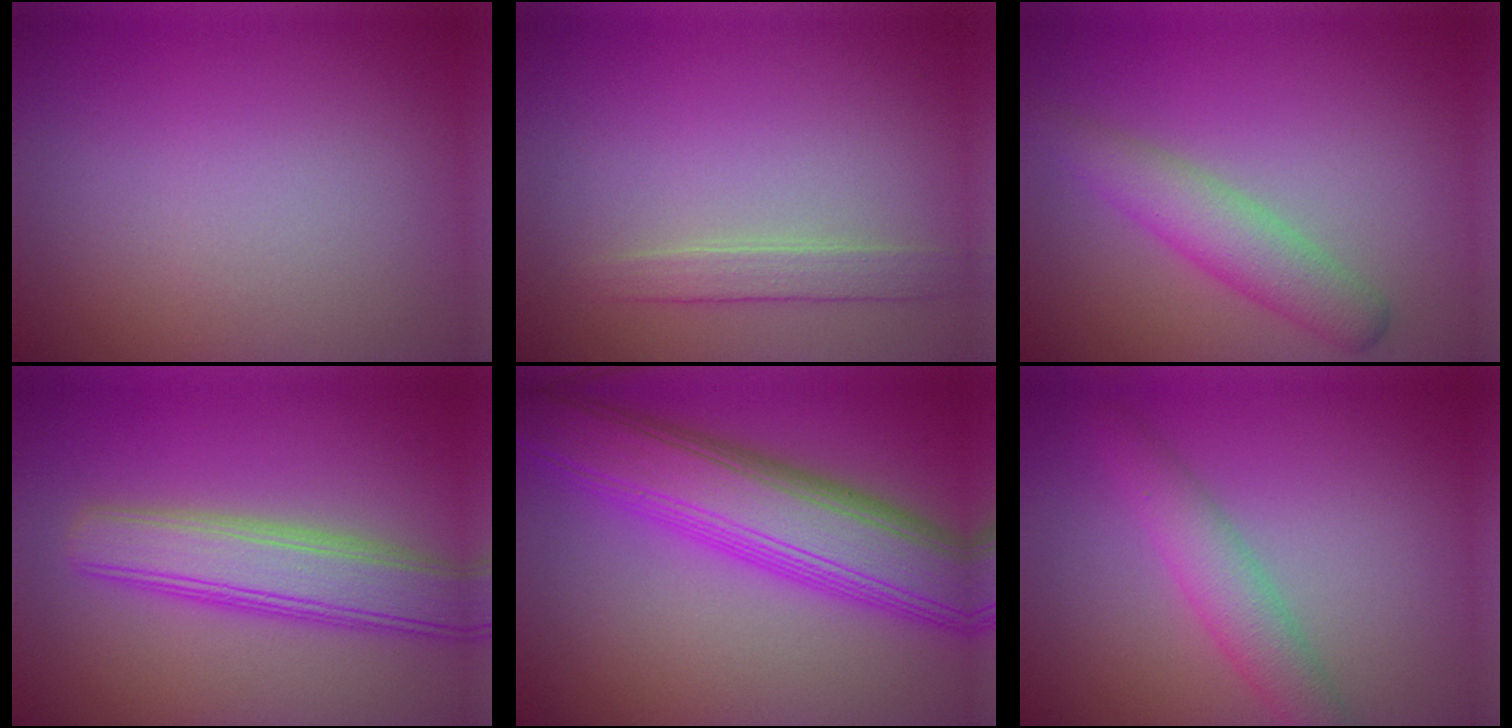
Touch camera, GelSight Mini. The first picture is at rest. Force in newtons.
{"total": 1.7, "press": 1.7, "slide": 0.0}
{"total": 3.7, "press": 3.7, "slide": 0.1}
{"total": 5.6, "press": 5.6, "slide": 0.2}
{"total": 9.5, "press": 9.5, "slide": 0.2}
{"total": 3.3, "press": 3.3, "slide": 0.1}